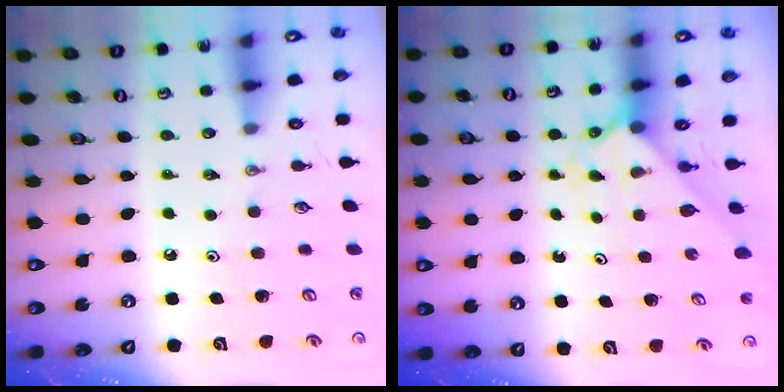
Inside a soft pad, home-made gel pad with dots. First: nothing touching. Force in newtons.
{"total": 2.3, "press": 2.3, "slide": 0.2}